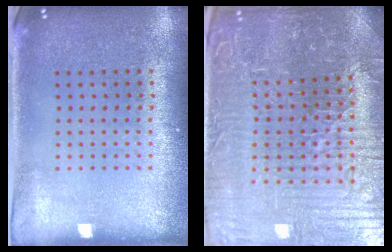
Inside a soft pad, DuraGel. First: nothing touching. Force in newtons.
{"total": 5.5, "press": 5.2, "slide": 1.5}